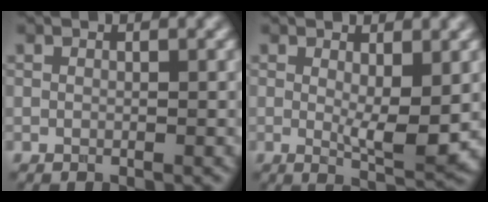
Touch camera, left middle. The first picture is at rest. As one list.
[{"total": 4.4, "force": [0.3, 1.1, 4.2], "torque": [-0.068, -0.016, 0.009]}]